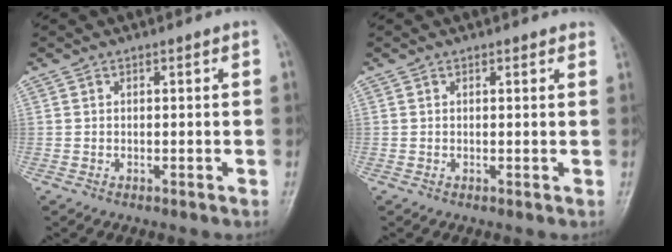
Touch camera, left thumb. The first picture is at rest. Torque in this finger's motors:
{"motor_torque": [-0.11, -0.01, -0.10, -0.11, 0.00]}